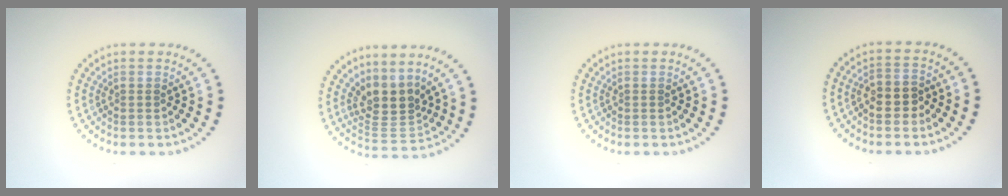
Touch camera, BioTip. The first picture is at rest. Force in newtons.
{"total": 3.6, "press": 2.7, "slide": 2.4}
{"total": 0.0}
{"total": 2.6, "press": 2.5, "slide": 0.8}